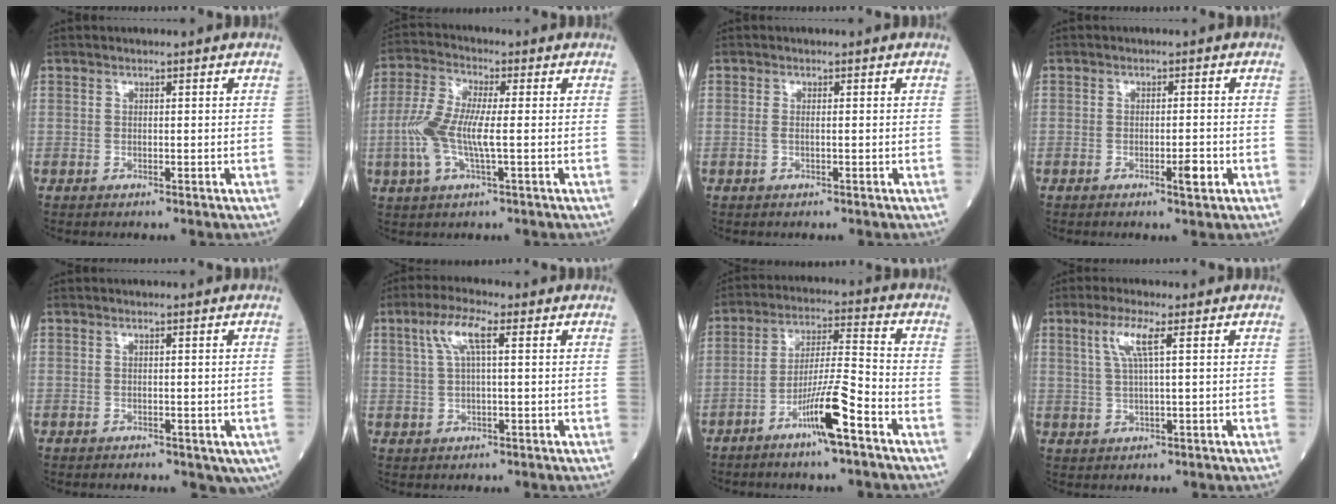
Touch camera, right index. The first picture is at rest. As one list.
[{"total": 8.4, "force": [-0.8, 2.0, 8.1], "torque": [-0.189, 0.007, -0.018]}, {"total": 0.6, "force": [0.0, 0.2, 0.6], "torque": [-0.016, 0.000, 0.001]}, {"total": 2.4, "force": [-0.9, 0.5, 2.2], "torque": [-0.032, -0.001, -0.011]}, {"total": 3.6, "force": [-1.6, 1.7, 2.7], "torque": [-0.016, -0.004, -0.017]}, {"total": 5.3, "force": [2.0, 0.8, 4.8], "torque": [-0.105, 0.020, 0.044]}, {"total": 9.2, "force": [-5.2, -0.1, 7.7], "torque": [-0.146, -0.001, -0.092]}, {"total": 4.5, "force": [1.9, 0.0, 4.1], "torque": [-0.090, 0.006, 0.041]}]